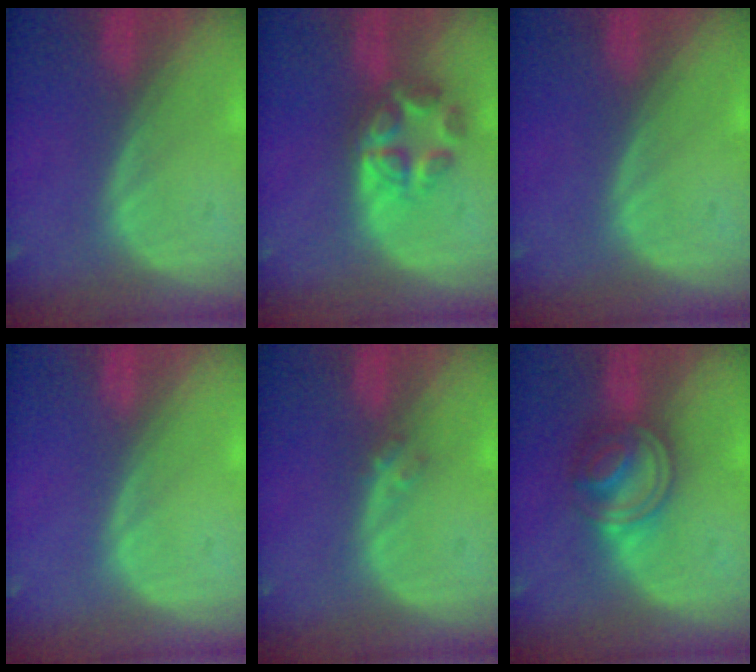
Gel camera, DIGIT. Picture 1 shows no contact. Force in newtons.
{"total": 6.2, "press": 5.5, "slide": 2.8}
{"total": 0.0}
{"total": 0.0}
{"total": 1.4, "press": 1.2, "slide": 0.7}
{"total": 6.0, "press": 6.0, "slide": 0.5}